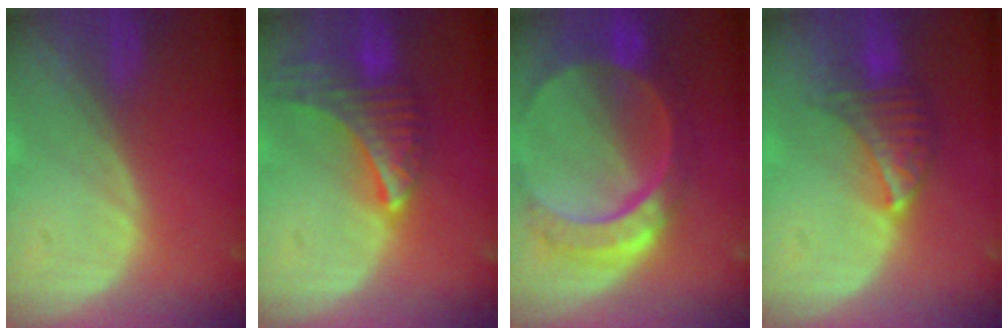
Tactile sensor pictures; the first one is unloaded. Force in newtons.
{"total": 9.2, "press": 8.1, "slide": 4.3}
{"total": 10.8, "press": 9.1, "slide": 5.8}
{"total": 6.9, "press": 6.2, "slide": 2.8}